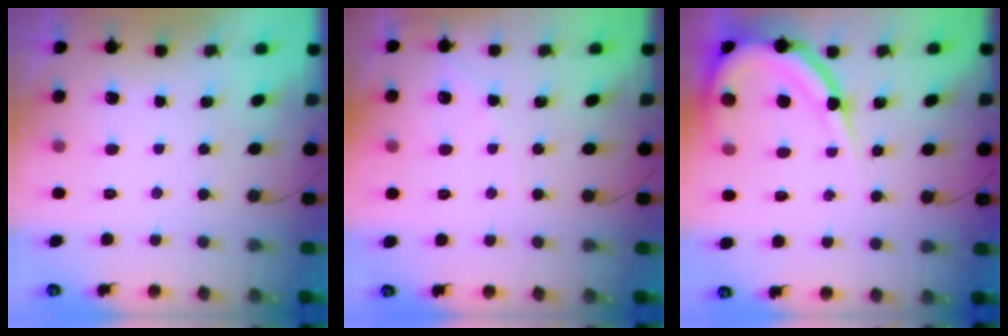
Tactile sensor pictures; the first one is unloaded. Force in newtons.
{"total": 3.6, "press": 3.6, "slide": 0.5}
{"total": 11.0, "press": 10.9, "slide": 1.1}